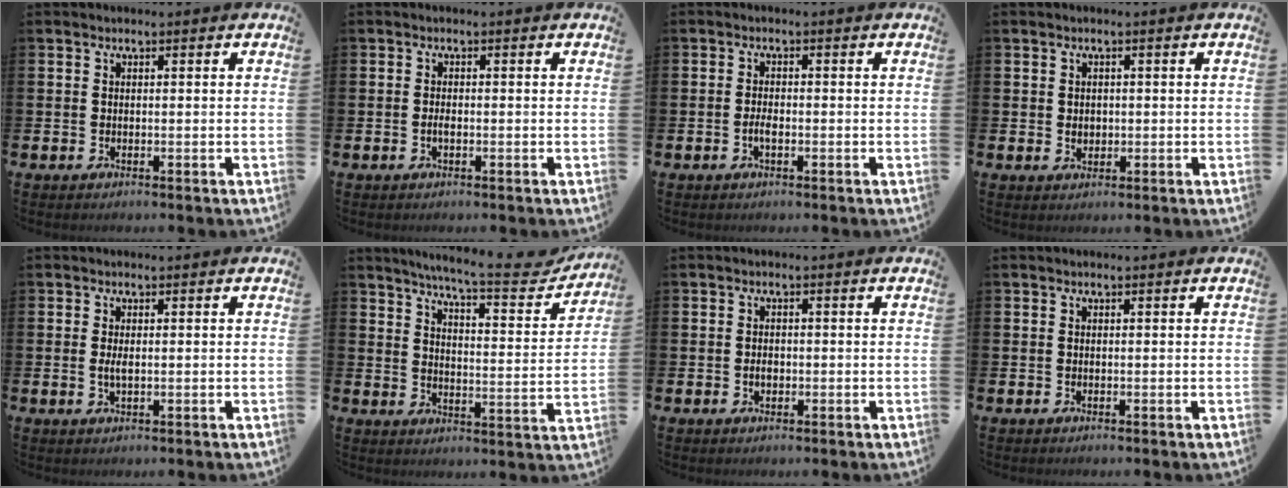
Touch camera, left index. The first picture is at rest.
{"total": 1.1, "force": [-0.2, 0.5, 0.9], "torque": [-0.015, 0.000, -0.006]}
{"total": 1.7, "force": [-0.6, 0.7, 1.5], "torque": [-0.024, 0.000, -0.012]}
{"total": 1.4, "force": [0.4, 1.2, 0.6], "torque": [-0.001, 0.005, 0.003]}
{"total": 1.5, "force": [0.1, 0.5, 1.4], "torque": [-0.015, -0.003, -0.003]}
{"total": 7.8, "force": [7.1, 0.7, 3.0], "torque": [-0.066, -0.054, 0.116]}
{"total": 1.5, "force": [-0.3, 1.0, 1.0], "torque": [-0.016, 0.005, -0.008]}
{"total": 0.0}